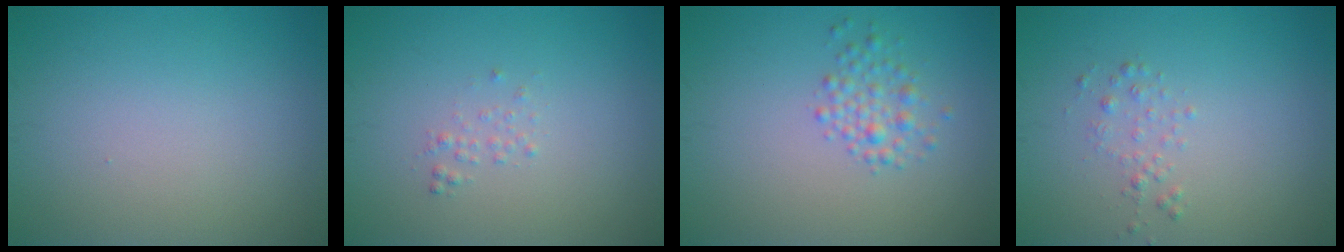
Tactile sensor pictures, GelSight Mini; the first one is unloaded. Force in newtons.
{"total": 0.7, "press": 0.7, "slide": 0.1}
{"total": 2.1, "press": 2.1, "slide": 0.1}
{"total": 1.1, "press": 1.1, "slide": 0.1}